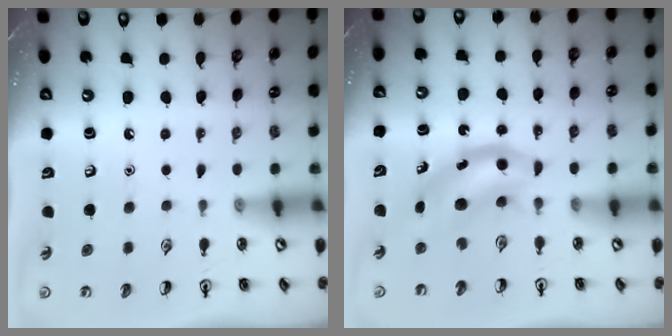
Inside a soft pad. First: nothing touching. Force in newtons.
{"total": 4.4, "press": 4.4, "slide": 0.5}